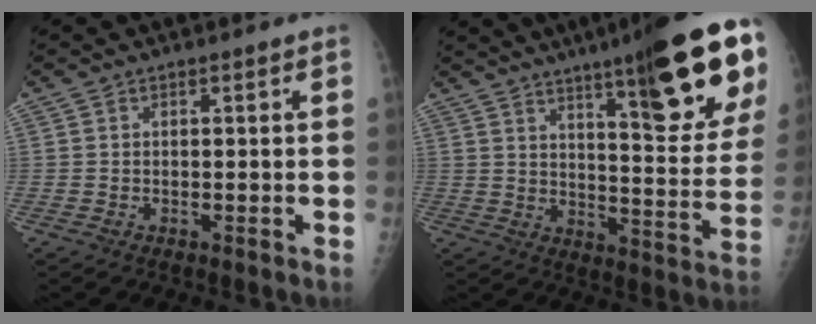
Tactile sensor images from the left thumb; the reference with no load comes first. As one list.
[{"total": 24.3, "force": [13.3, 4.7, 19.8], "torque": [-0.245, -0.052, 0.190]}]